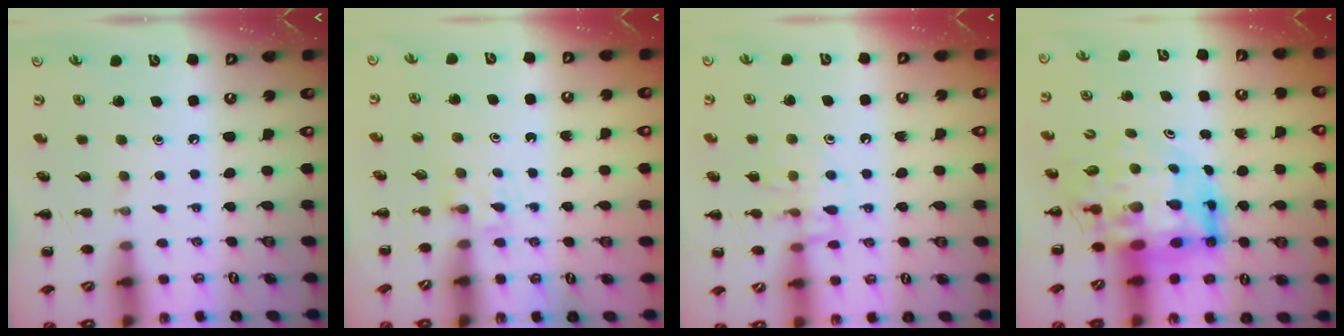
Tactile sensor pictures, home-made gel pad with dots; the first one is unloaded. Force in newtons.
{"total": 2.2, "press": 2.0, "slide": 0.9}
{"total": 10.8, "press": 10.7, "slide": 0.6}
{"total": 11.0, "press": 10.4, "slide": 3.6}